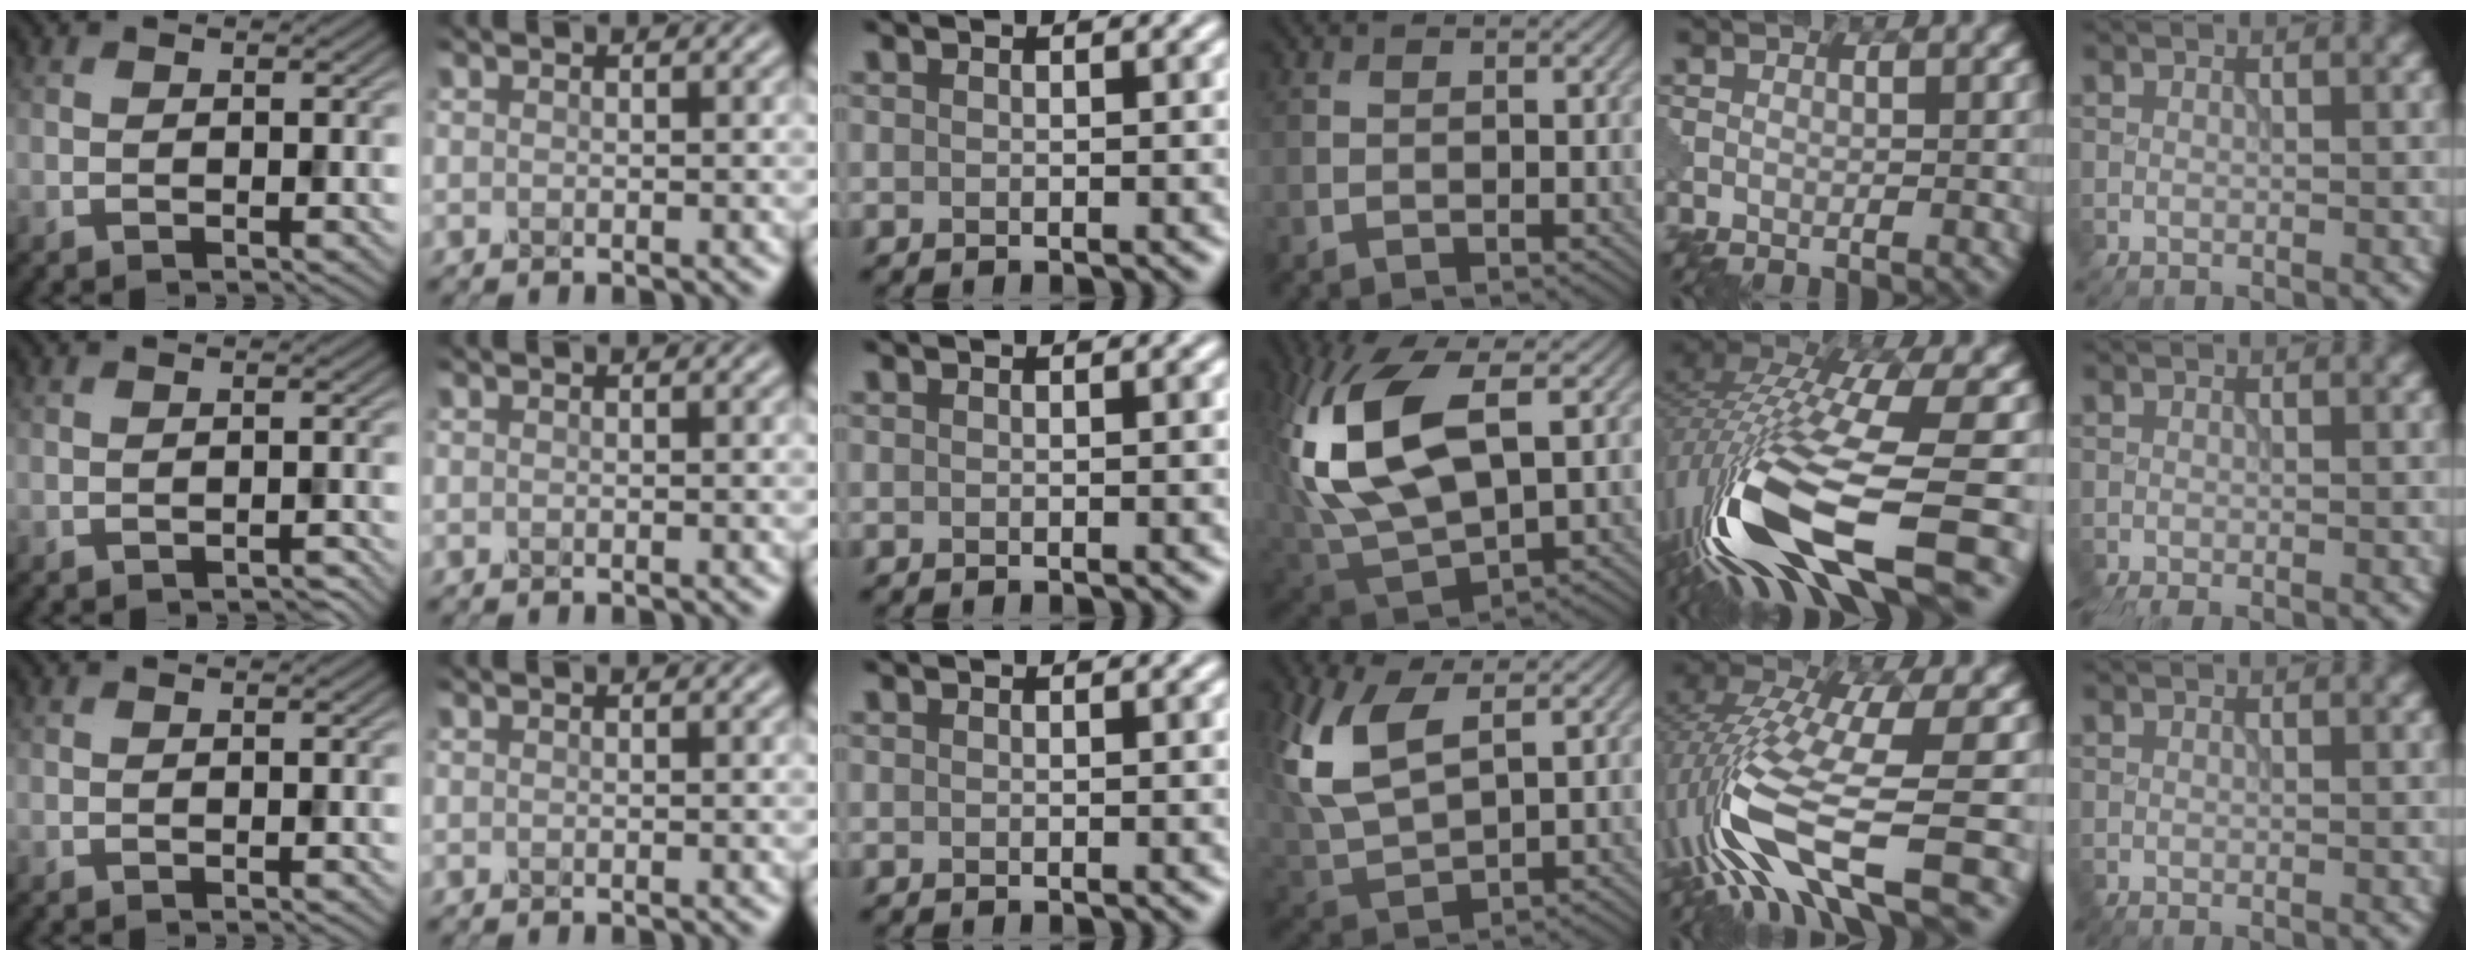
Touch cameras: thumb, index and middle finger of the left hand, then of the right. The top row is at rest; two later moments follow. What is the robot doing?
{"motion": "disassemble", "object": "pitcher"}